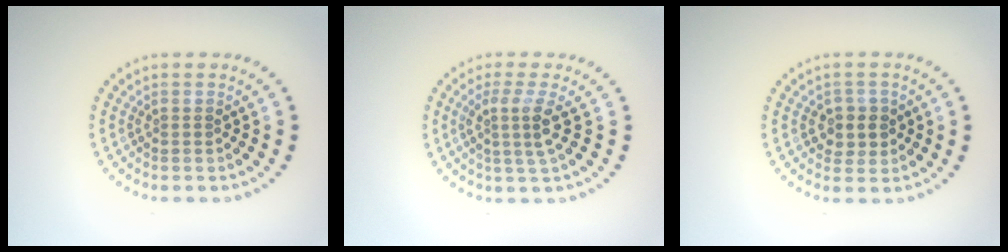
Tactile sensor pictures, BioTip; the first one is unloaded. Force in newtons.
{"total": 2.9, "press": 2.1, "slide": 2.0}
{"total": 2.4, "press": 2.3, "slide": 0.8}